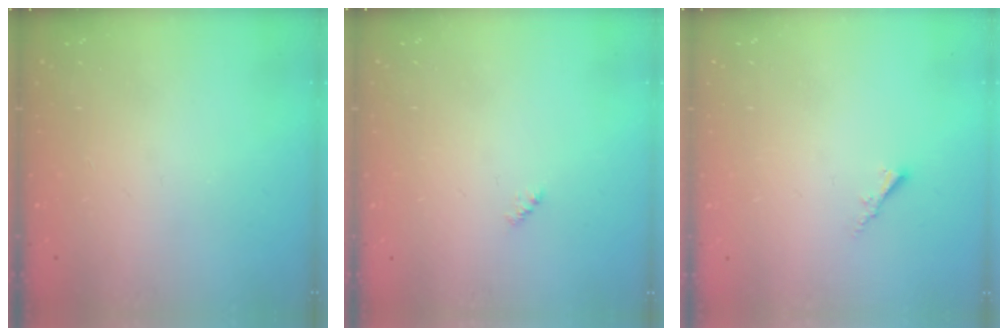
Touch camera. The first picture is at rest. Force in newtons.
{"total": 2.4, "press": 2.4, "slide": 0.5}
{"total": 1.7, "press": 1.6, "slide": 0.4}